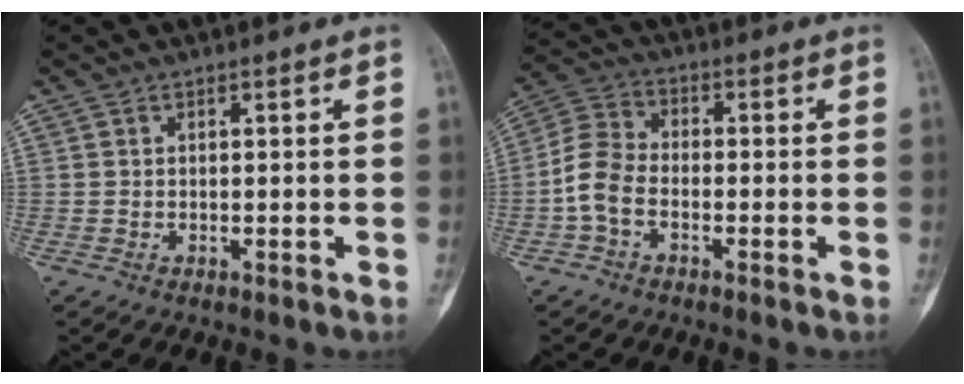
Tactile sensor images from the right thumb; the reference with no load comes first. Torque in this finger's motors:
{"motor_torque": [0.28, 0.70, 0.76, -0.31, 0.30]}